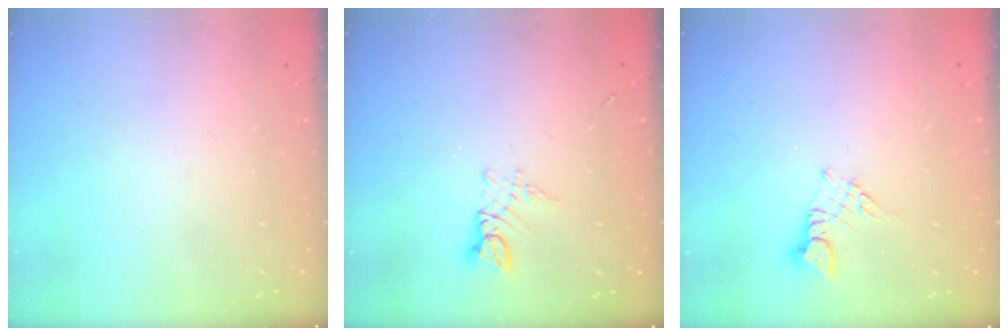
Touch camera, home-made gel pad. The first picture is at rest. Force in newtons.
{"total": 2.7, "press": 2.7, "slide": 0.3}
{"total": 3.0, "press": 3.0, "slide": 0.3}